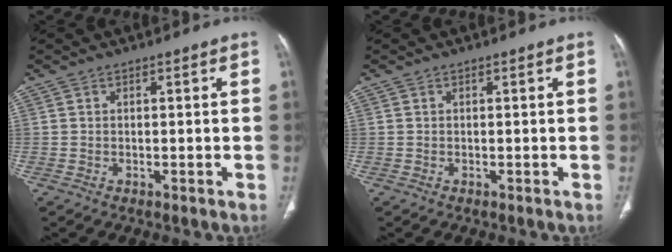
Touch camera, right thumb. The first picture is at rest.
{"total": 0.0}